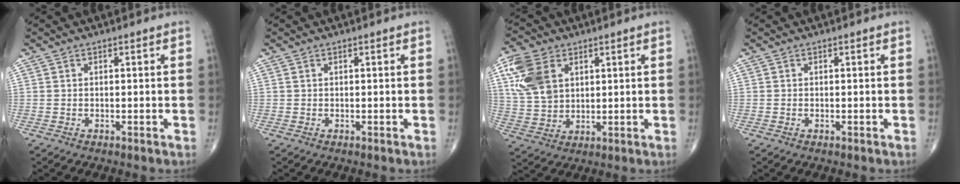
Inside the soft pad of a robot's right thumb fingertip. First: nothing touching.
{"total": 0.0}
{"total": 11.3, "force": [4.3, 7.6, 7.1], "torque": [-0.139, -0.006, 0.090]}
{"total": 0.0}